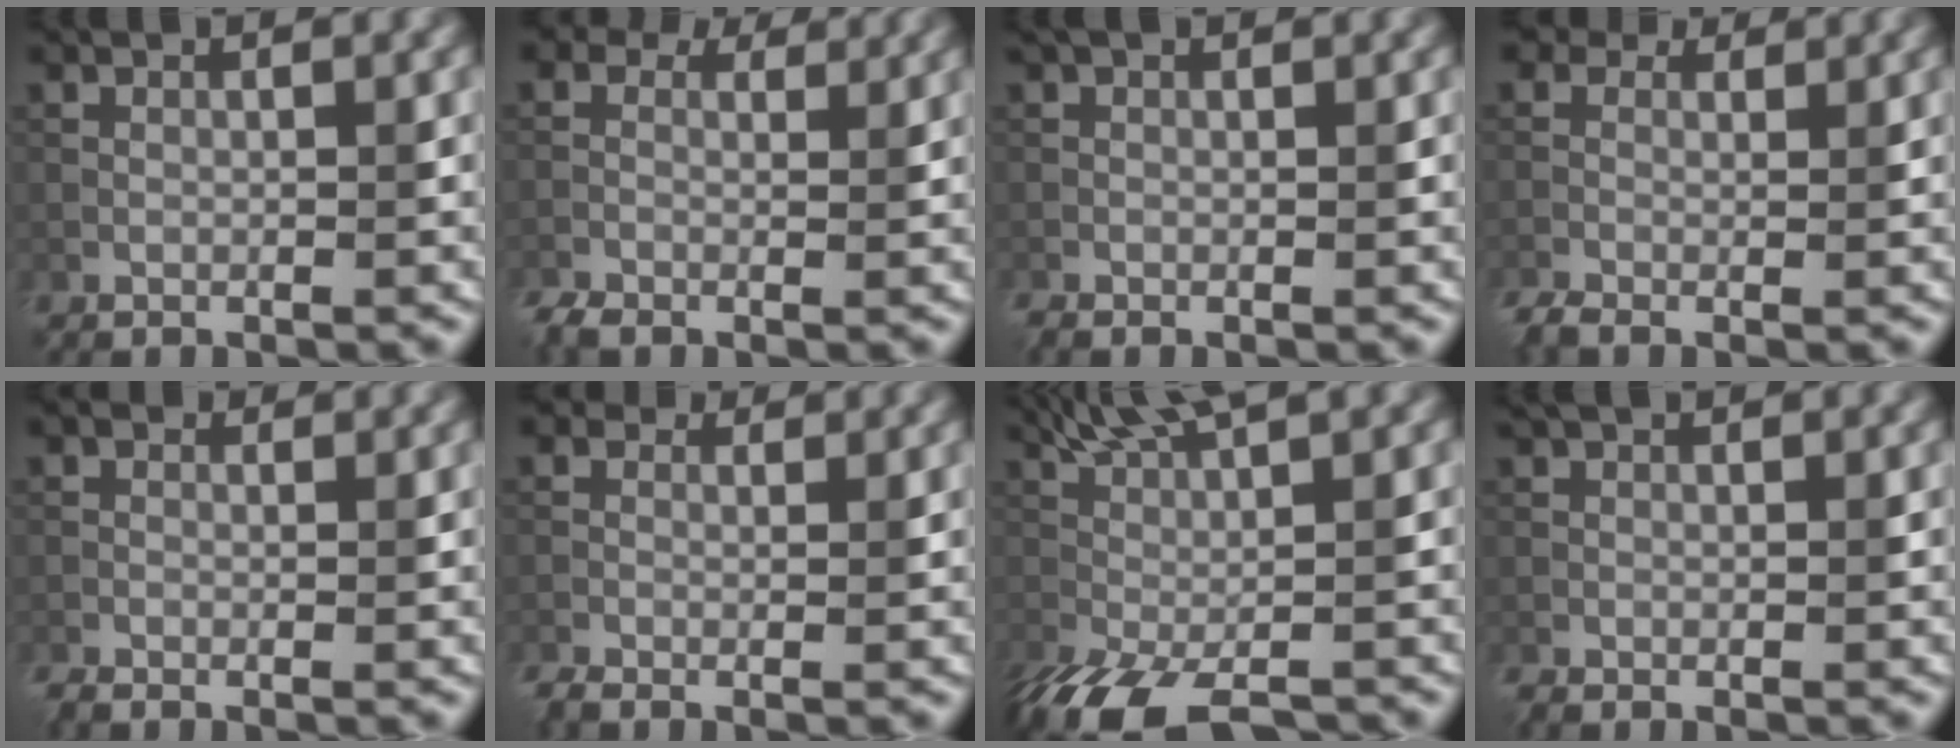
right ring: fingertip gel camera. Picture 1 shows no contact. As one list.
[{"total": 4.1, "force": [0.6, 3.2, 2.6], "torque": [-0.052, -0.003, 0.003]}, {"total": 1.7, "force": [0.1, 0.5, 1.6], "torque": [-0.033, 0.004, -0.001]}, {"total": 3.8, "force": [0.4, 2.8, 2.6], "torque": [-0.056, -0.001, 0.002]}, {"total": 1.7, "force": [-0.6, 1.1, 1.2], "torque": [-0.027, -0.003, -0.011]}, {"total": 2.5, "force": [-0.3, 1.8, 1.7], "torque": [-0.036, -0.001, -0.008]}, {"total": 9.6, "force": [-1.3, 3.5, 8.8], "torque": [-0.149, -0.013, -0.007]}, {"total": 1.9, "force": [0.5, 0.6, 1.7], "torque": [-0.027, 0.005, 0.006]}]